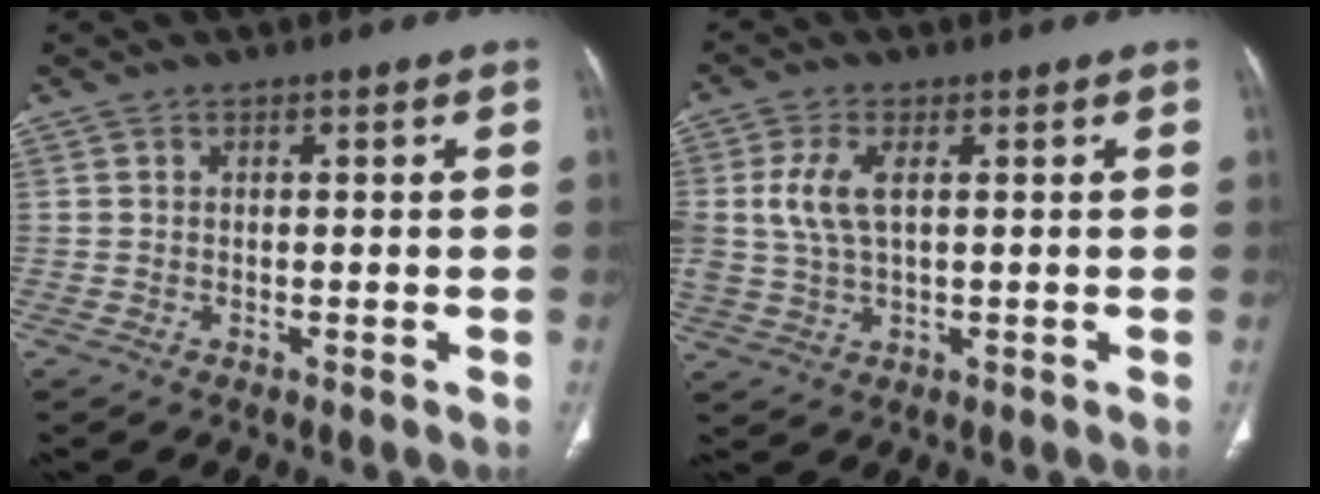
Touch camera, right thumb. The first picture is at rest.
{"total": 7.0, "force": [1.4, 3.4, 5.9], "torque": [-0.145, 0.002, 0.031]}